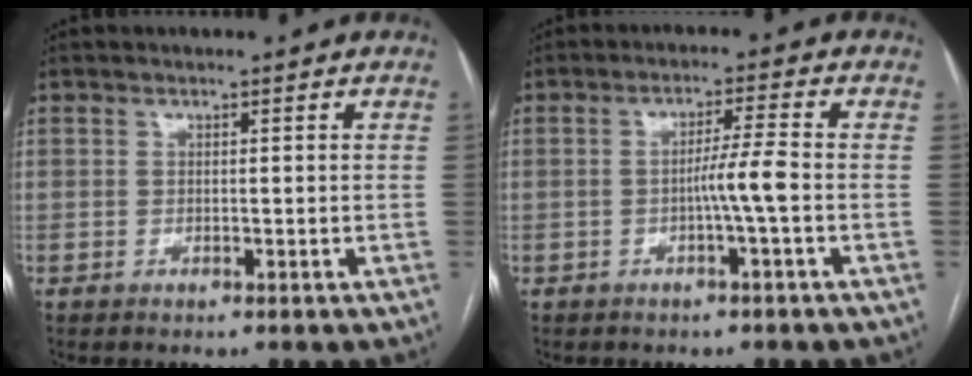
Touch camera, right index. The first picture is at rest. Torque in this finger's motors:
{"motor_torque": [0.99, -0.14, 0.38, 0.09]}